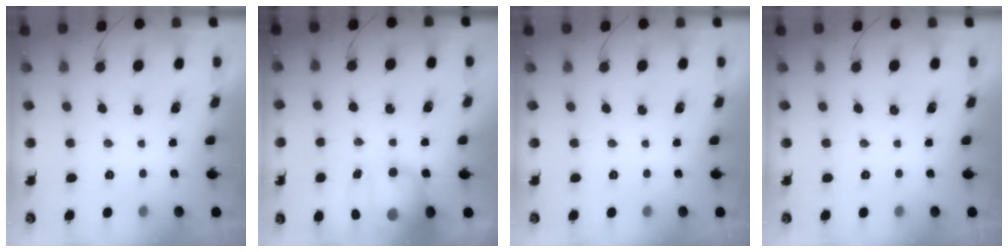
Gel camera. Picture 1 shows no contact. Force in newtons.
{"total": 14.7, "press": 14.2, "slide": 3.5}
{"total": 0.0}
{"total": 0.0}